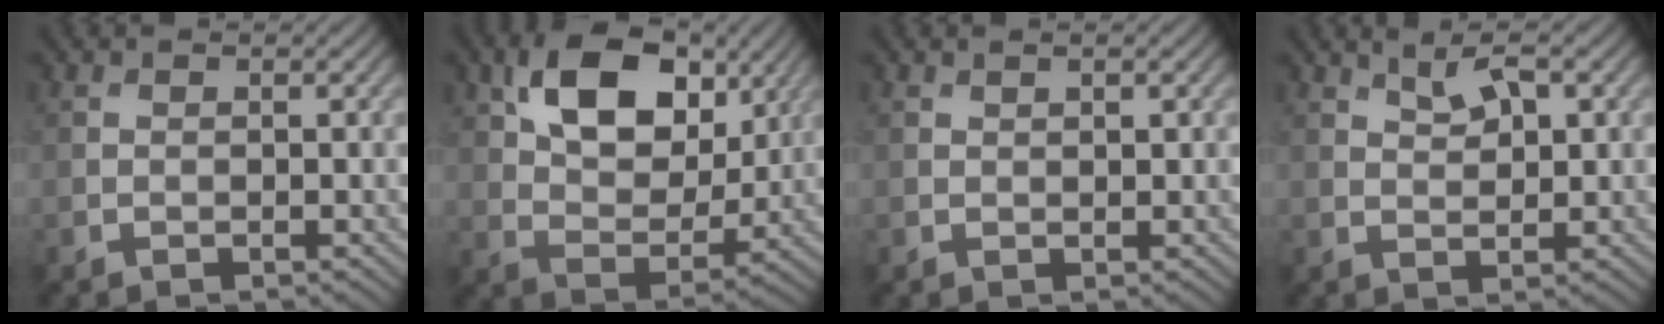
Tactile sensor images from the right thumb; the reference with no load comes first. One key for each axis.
{"total": 12.3, "fx": 5.4, "fy": 7.5, "fz": 8.2, "tx": -0.151, "ty": 0.009, "tz": 0.091}
{"total": 0.8, "fx": 0.6, "fy": 0.2, "fz": 0.6, "tx": -0.010, "ty": 0.002, "tz": 0.011}
{"total": 3.3, "fx": 2.0, "fy": 1.3, "fz": 2.3, "tx": -0.042, "ty": -0.004, "tz": 0.043}